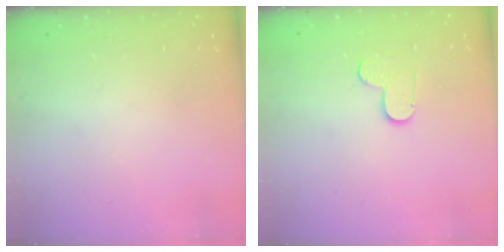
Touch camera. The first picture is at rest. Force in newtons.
{"total": 4.0, "press": 4.0, "slide": 0.2}